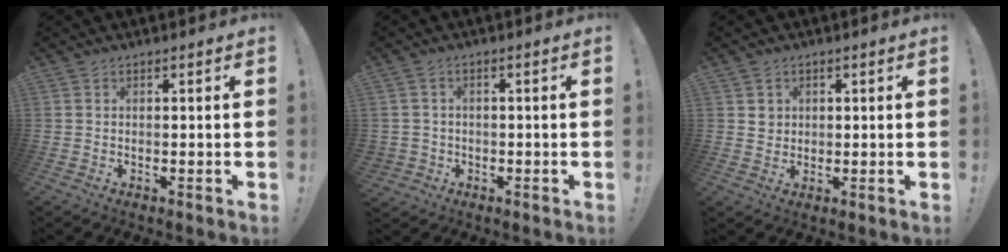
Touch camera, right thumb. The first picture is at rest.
{"total": 2.9, "force": [-0.4, 2.8, 0.8], "torque": [-0.015, 0.005, -0.005]}
{"total": 3.0, "force": [1.1, 2.8, 0.5], "torque": [0.001, -0.004, 0.017]}